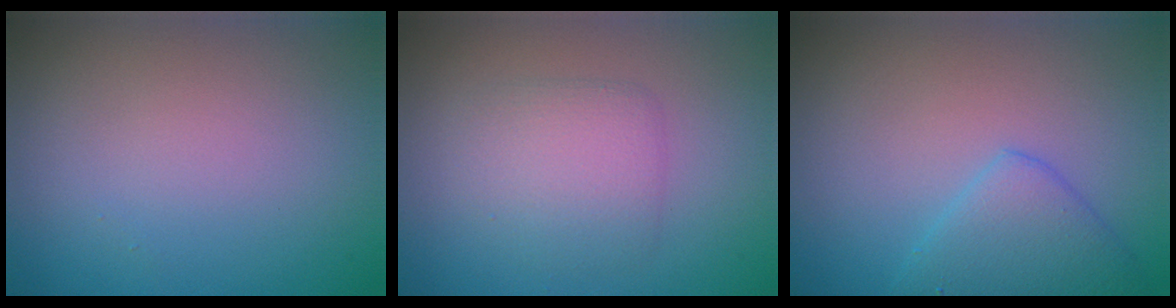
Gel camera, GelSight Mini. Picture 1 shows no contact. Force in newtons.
{"total": 2.8, "press": 2.8, "slide": 0.1}
{"total": 3.4, "press": 3.4, "slide": 0.2}